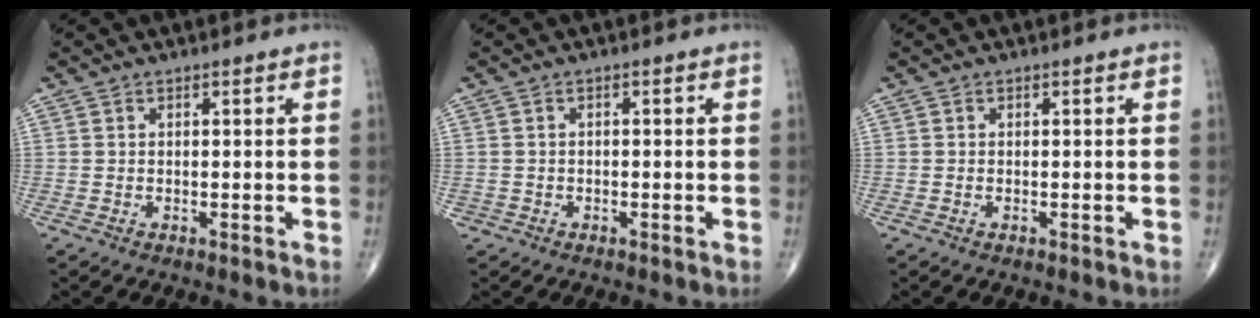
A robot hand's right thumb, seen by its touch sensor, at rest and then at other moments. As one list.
[{"total": 0.9, "force": [-0.5, 0.8, 0.1], "torque": [0.005, 0.005, -0.010]}, {"total": 0.0}]